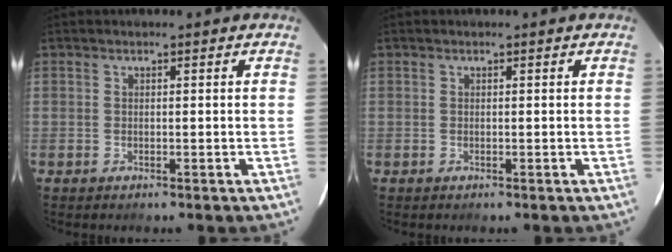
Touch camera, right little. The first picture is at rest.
{"total": 0.0}